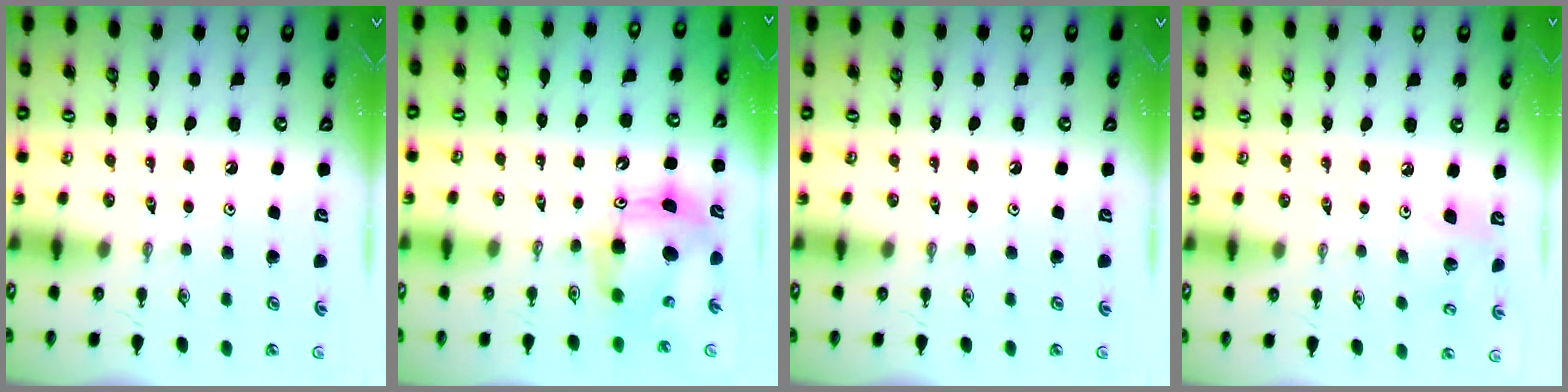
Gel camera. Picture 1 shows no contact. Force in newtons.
{"total": 9.1, "press": 9.0, "slide": 0.8}
{"total": 0.0}
{"total": 6.2, "press": 6.0, "slide": 1.7}